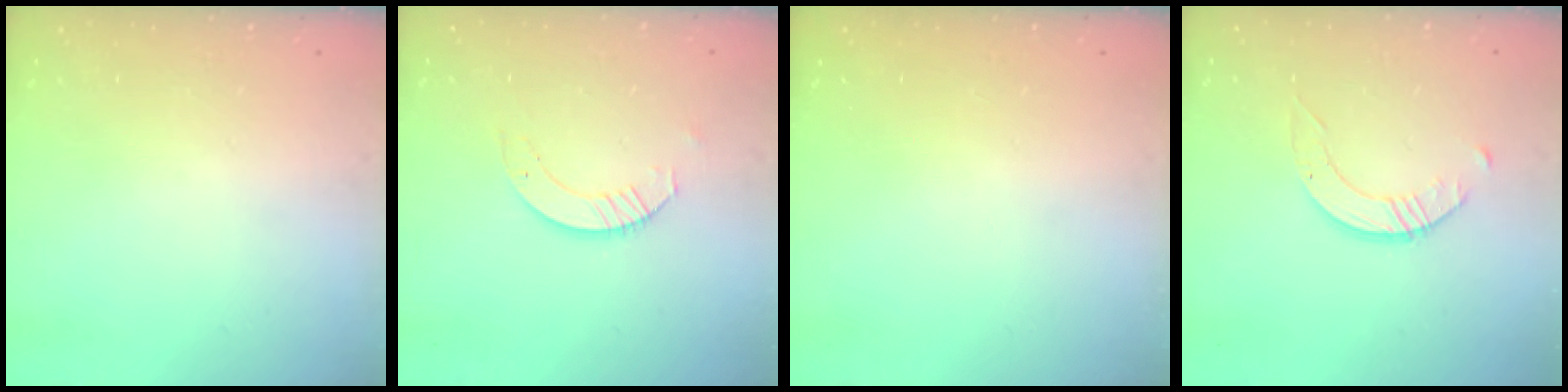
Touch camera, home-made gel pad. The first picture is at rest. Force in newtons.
{"total": 3.8, "press": 3.8, "slide": 0.1}
{"total": 0.0}
{"total": 1.6, "press": 1.6, "slide": 0.2}